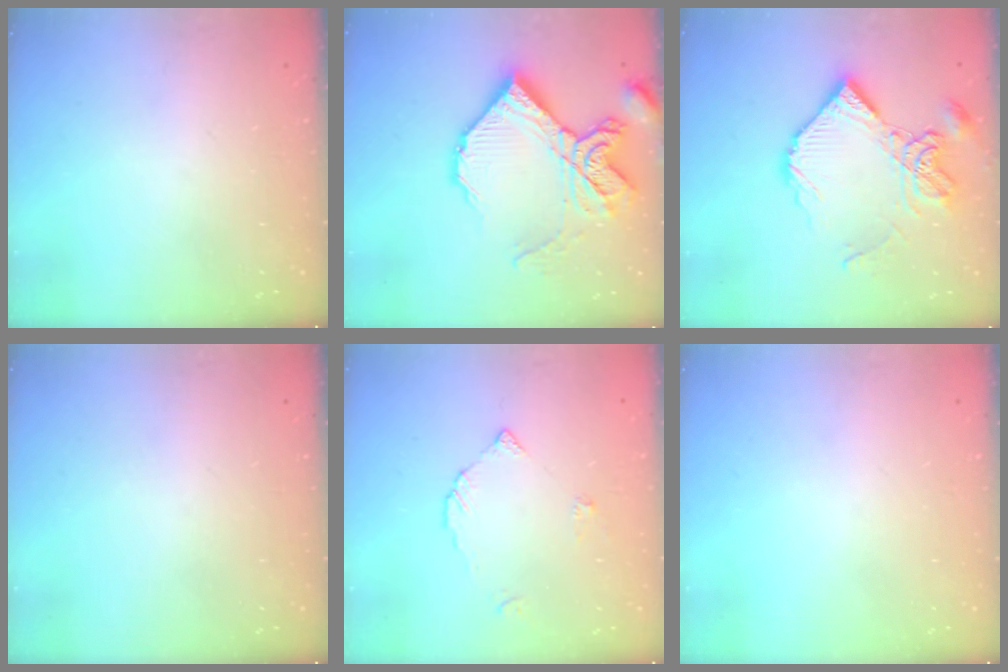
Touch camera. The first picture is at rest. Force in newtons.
{"total": 19.4, "press": 19.3, "slide": 2.0}
{"total": 15.8, "press": 15.7, "slide": 1.5}
{"total": 0.0}
{"total": 3.0, "press": 3.0, "slide": 0.3}
{"total": 0.0}